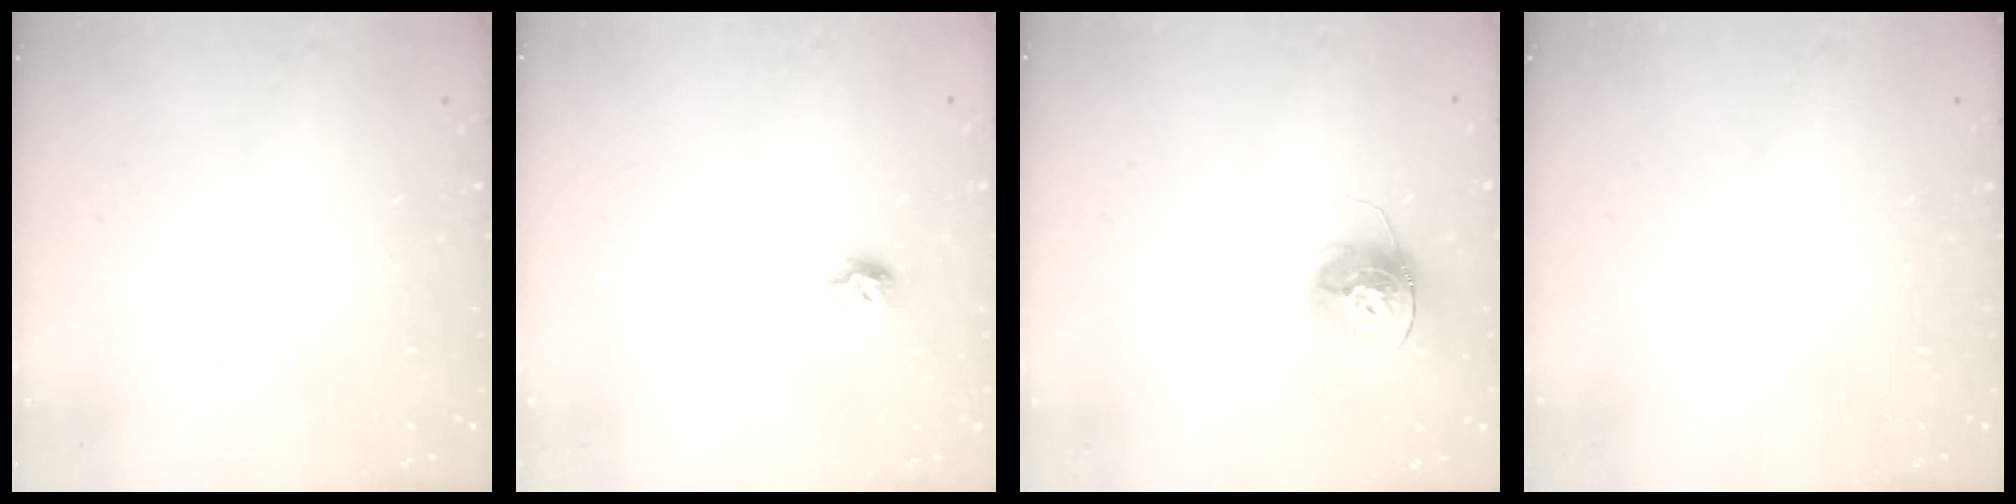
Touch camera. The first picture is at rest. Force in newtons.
{"total": 6.6, "press": 6.5, "slide": 0.6}
{"total": 12.8, "press": 12.7, "slide": 1.3}
{"total": 0.0}